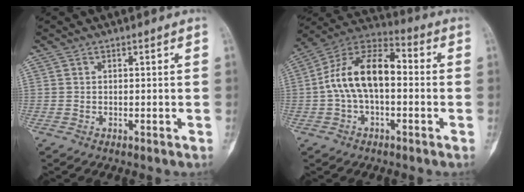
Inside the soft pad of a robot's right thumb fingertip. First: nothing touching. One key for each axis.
{"total": 14.7, "fx": -0.3, "fy": 8.1, "fz": 12.2, "tx": -0.208, "ty": 0.046, "tz": -0.021}